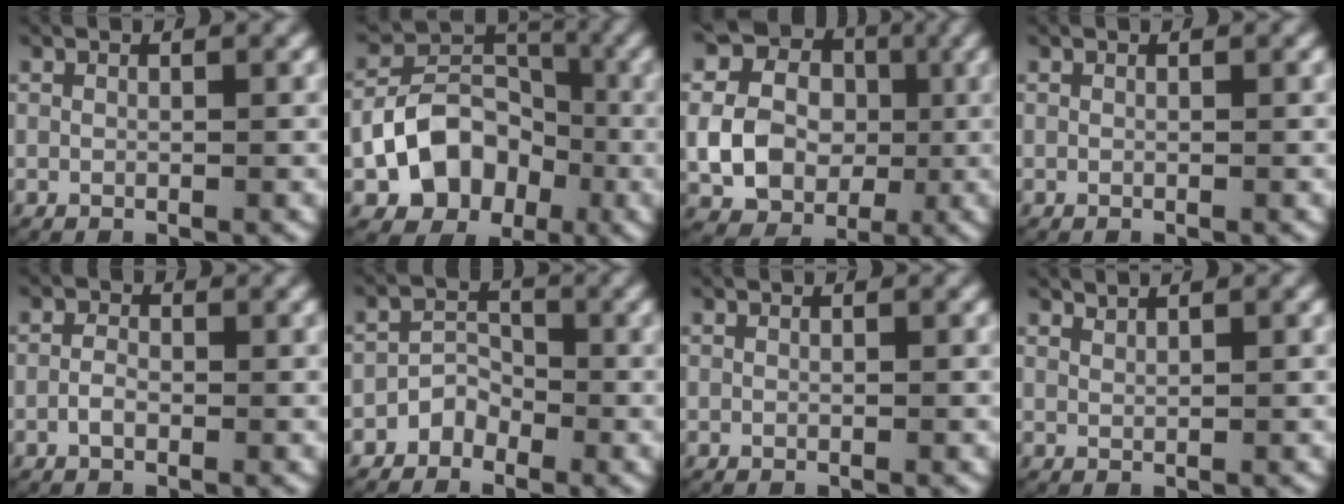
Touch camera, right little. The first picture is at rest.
{"total": 9.7, "force": [-3.7, 7.7, 4.6], "torque": [-0.074, -0.016, -0.059]}
{"total": 12.0, "force": [1.1, 10.6, 5.5], "torque": [-0.132, -0.022, 0.011]}
{"total": 0.0}
{"total": 1.2, "force": [-0.6, 0.8, 0.7], "torque": [-0.018, -0.003, -0.013]}
{"total": 2.9, "force": [-1.7, 2.2, 0.8], "torque": [-0.021, -0.004, -0.036]}
{"total": 0.0}
{"total": 1.3, "force": [1.3, 0.1, 0.2], "torque": [-0.006, 0.000, 0.027]}